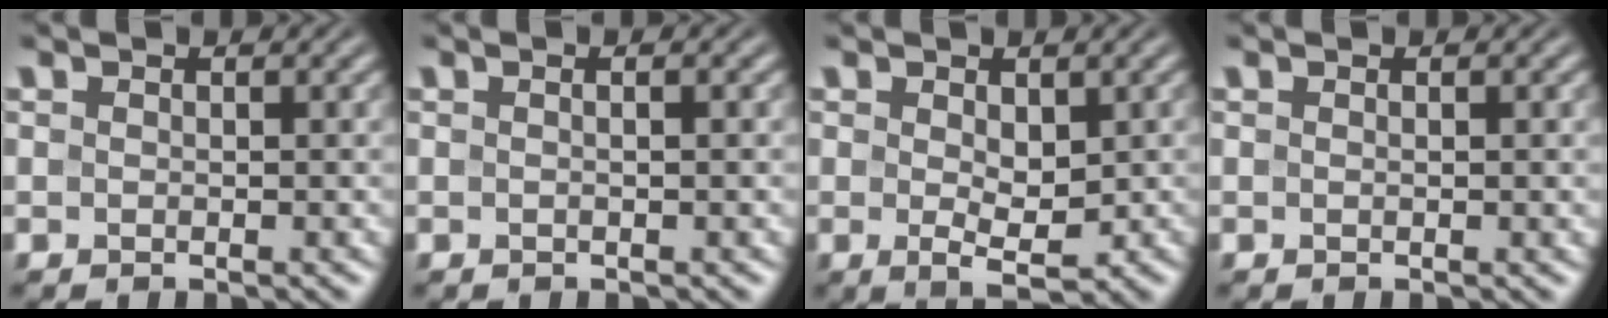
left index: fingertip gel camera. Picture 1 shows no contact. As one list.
[{"total": 1.2, "force": [0.2, 0.4, 1.2], "torque": [-0.015, -0.001, -0.006]}, {"total": 2.8, "force": [0.4, 1.2, 2.5], "torque": [-0.041, -0.005, 0.010]}, {"total": 0.8, "force": [0.1, 0.2, 0.7], "torque": [-0.007, 0.004, 0.000]}]